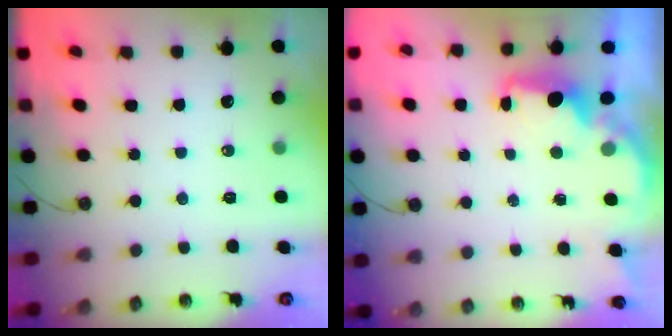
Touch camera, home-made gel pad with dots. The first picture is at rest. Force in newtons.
{"total": 2.2, "press": 2.1, "slide": 0.7}